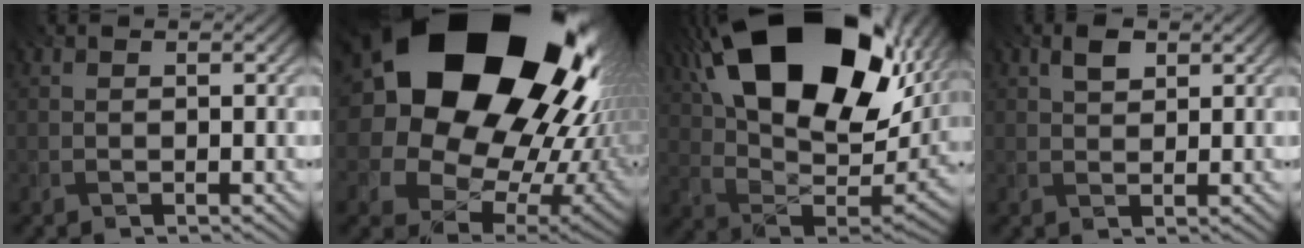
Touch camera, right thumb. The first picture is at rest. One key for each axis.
{"total": 27.0, "fx": 9.6, "fy": 21.2, "fz": 13.7, "tx": -0.303, "ty": -0.004, "tz": 0.164}
{"total": 23.3, "fx": 10.6, "fy": 13.1, "fz": 16.1, "tx": -0.319, "ty": 0.041, "tz": 0.180}
{"total": 2.4, "fx": 1.3, "fy": 1.3, "fz": 1.5, "tx": -0.031, "ty": 0.003, "tz": 0.023}